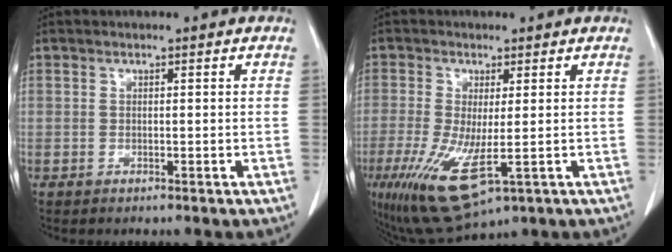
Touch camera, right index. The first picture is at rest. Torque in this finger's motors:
{"motor_torque": [1.60, -0.54, 0.76, 0.21]}